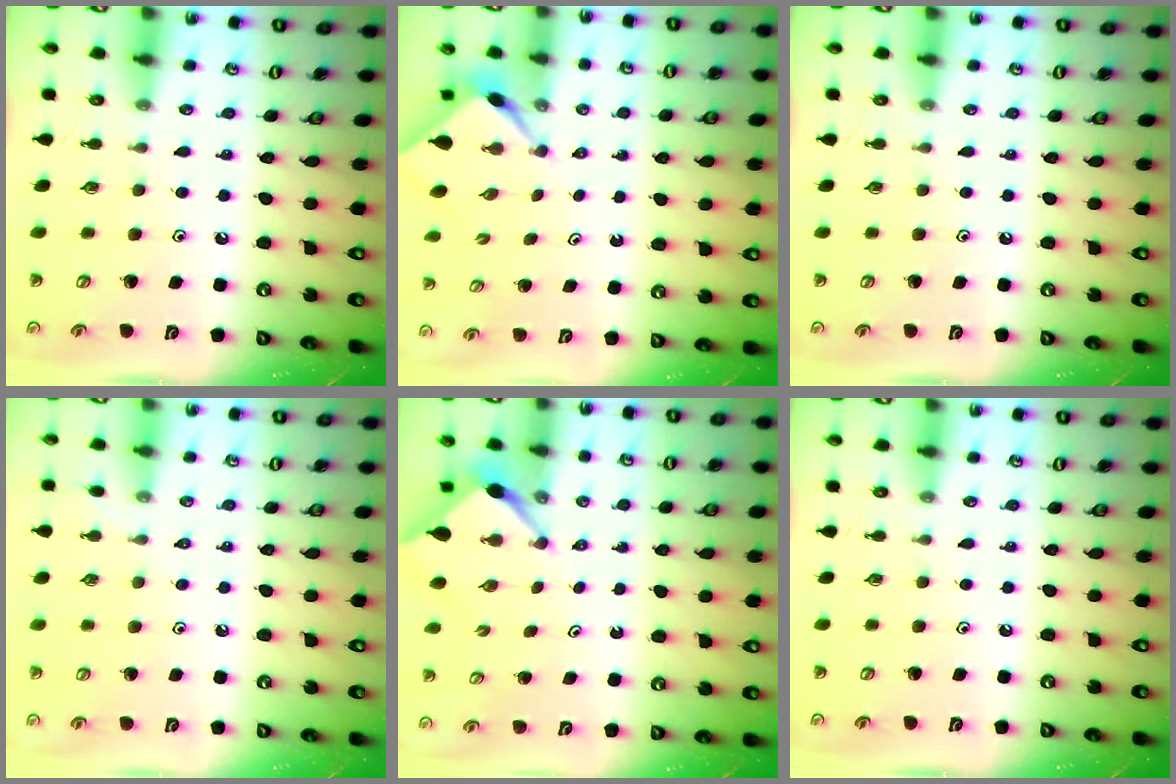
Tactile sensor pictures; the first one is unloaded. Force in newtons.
{"total": 2.3, "press": 2.3, "slide": 0.1}
{"total": 0.0}
{"total": 2.8, "press": 2.8, "slide": 0.4}
{"total": 2.5, "press": 2.5, "slide": 0.3}
{"total": 0.0}